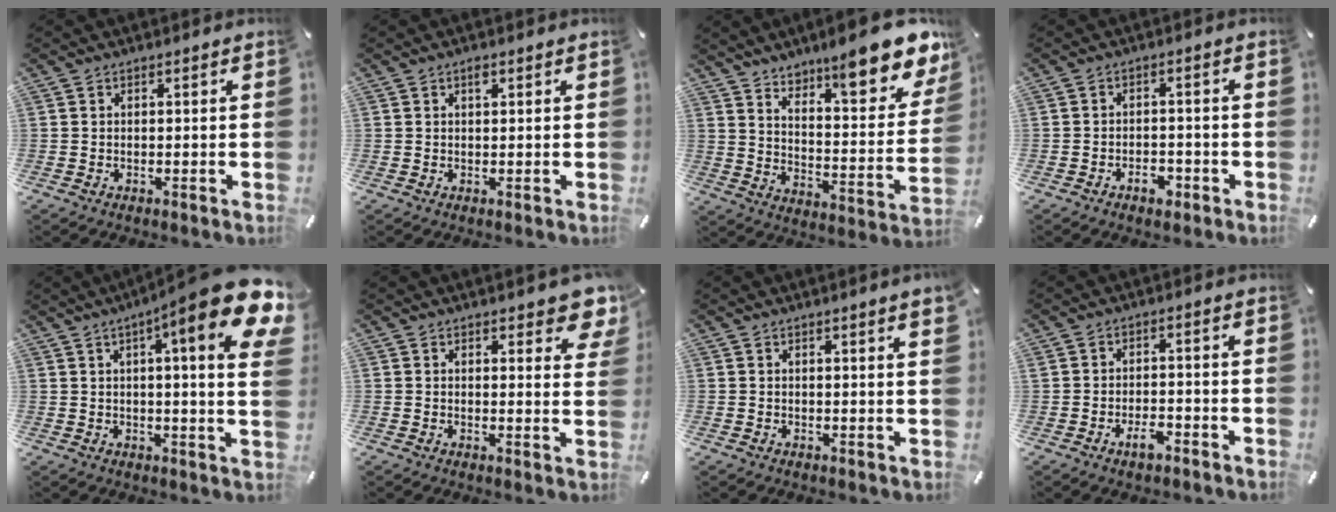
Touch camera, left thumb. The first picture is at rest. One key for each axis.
{"total": 1.2, "fx": 0.5, "fy": 0.6, "fz": 0.9, "tx": -0.011, "ty": -0.001, "tz": 0.007}
{"total": 15.8, "fx": 13.4, "fy": 4.4, "fz": 7.1, "tx": -0.093, "ty": -0.117, "tz": 0.223}
{"total": 3.9, "fx": -2.4, "fy": 2.4, "fz": 2.0, "tx": -0.030, "ty": 0.009, "tz": -0.042}
{"total": 18.2, "fx": 8.1, "fy": 2.3, "fz": 16.1, "tx": -0.238, "ty": -0.048, "tz": 0.113}
{"total": 6.0, "fx": 4.5, "fy": 2.4, "fz": 3.1, "tx": -0.031, "ty": -0.031, "tz": 0.076}
{"total": 2.1, "fx": 1.1, "fy": 0.0, "fz": 1.8, "tx": -0.033, "ty": -0.001, "tz": 0.019}
{"total": 4.1, "fx": -2.4, "fy": 1.9, "fz": 2.8, "tx": -0.050, "ty": 0.009, "tz": -0.043}